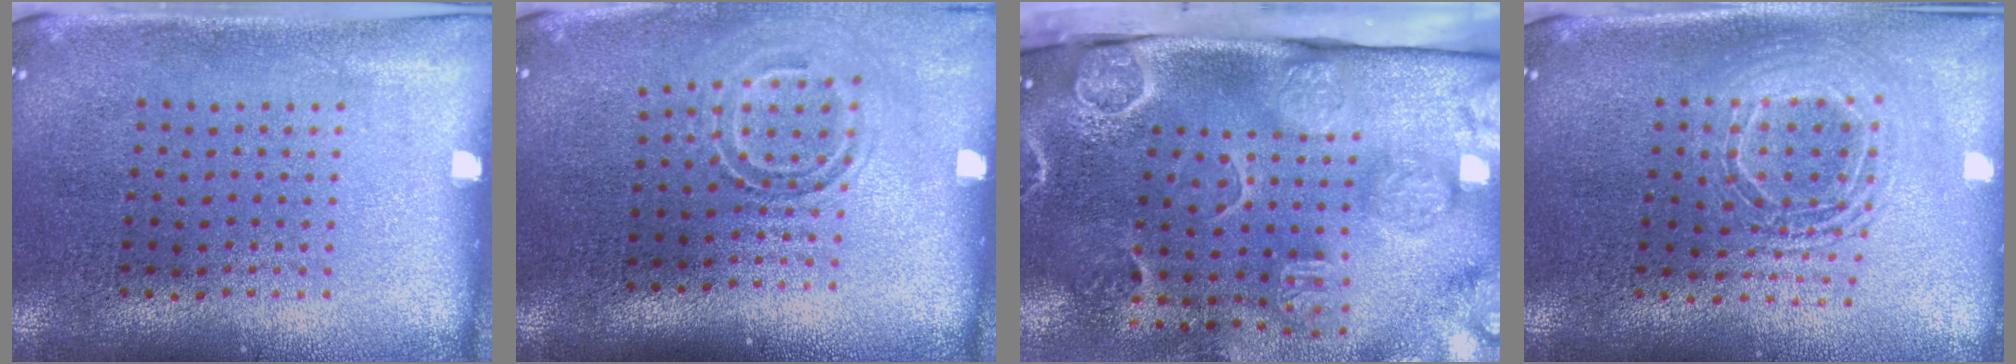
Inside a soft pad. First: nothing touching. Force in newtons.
{"total": 1.7, "press": 1.1, "slide": 1.3}
{"total": 4.6, "press": 3.3, "slide": 3.2}
{"total": 1.8, "press": 1.4, "slide": 1.0}